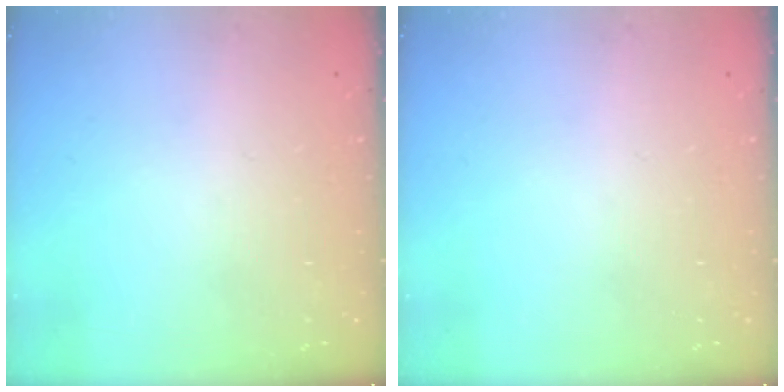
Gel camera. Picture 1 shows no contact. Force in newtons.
{"total": 0.0}